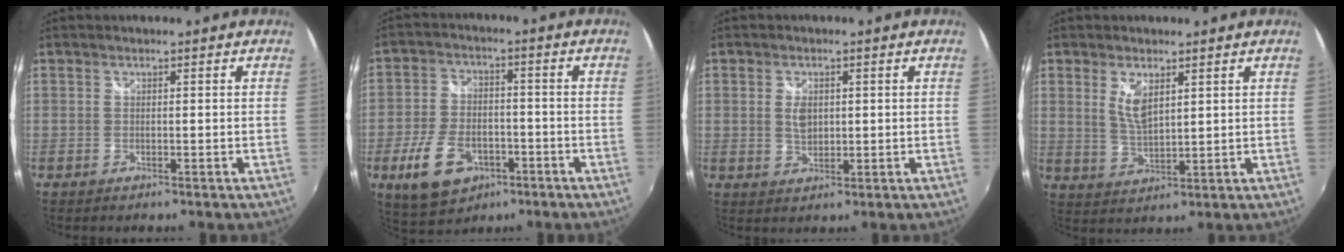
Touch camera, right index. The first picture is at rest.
{"total": 12.1, "force": [-5.5, 7.3, 7.8], "torque": [-0.177, -0.008, -0.087]}
{"total": 3.6, "force": [0.5, 2.4, 2.7], "torque": [-0.044, 0.000, 0.010]}
{"total": 5.2, "force": [2.2, 2.1, 4.2], "torque": [-0.076, -0.006, 0.046]}